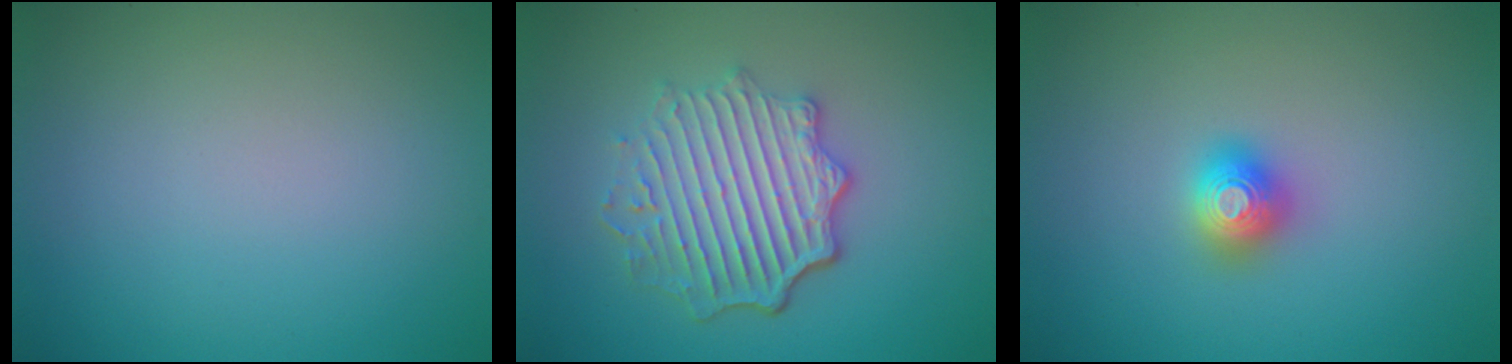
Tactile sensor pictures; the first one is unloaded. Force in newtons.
{"total": 5.9, "press": 4.4, "slide": 3.9}
{"total": 2.0, "press": 2.0, "slide": 0.2}